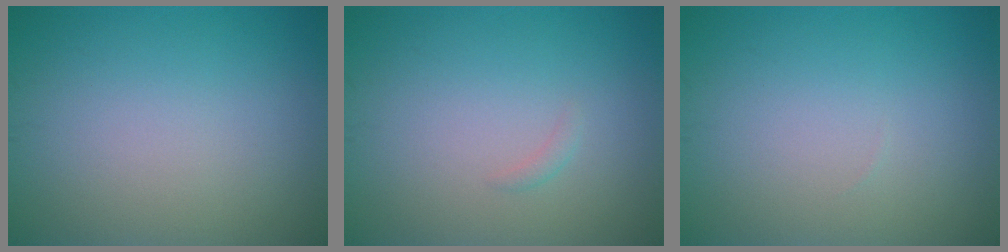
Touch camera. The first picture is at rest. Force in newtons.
{"total": 0.5, "press": 0.5, "slide": 0.1}
{"total": 0.0}